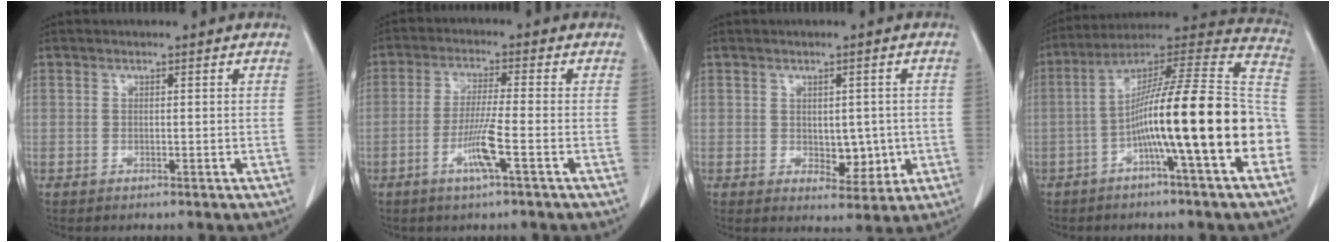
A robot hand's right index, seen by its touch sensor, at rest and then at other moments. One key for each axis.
{"total": 6.2, "fx": -2.5, "fy": -0.4, "fz": 5.6, "tx": -0.112, "ty": -0.009, "tz": -0.050}
{"total": 4.9, "fx": -0.5, "fy": 2.9, "fz": 4.0, "tx": -0.046, "ty": -0.003, "tz": 0.005}
{"total": 21.8, "fx": -5.8, "fy": 0.7, "fz": 21.0, "tx": -0.286, "ty": 0.026, "tz": -0.095}